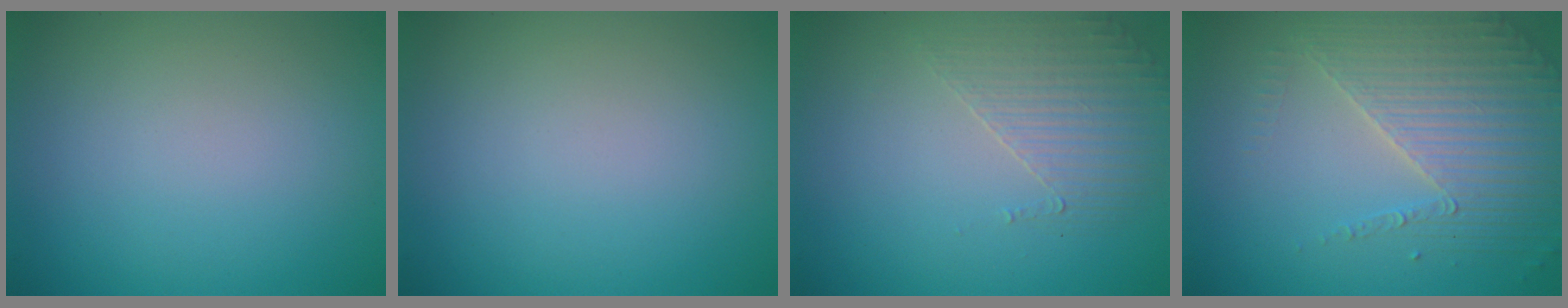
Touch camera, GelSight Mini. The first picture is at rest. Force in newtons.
{"total": 0.0}
{"total": 1.8, "press": 1.2, "slide": 1.3}
{"total": 4.0, "press": 3.8, "slide": 1.2}